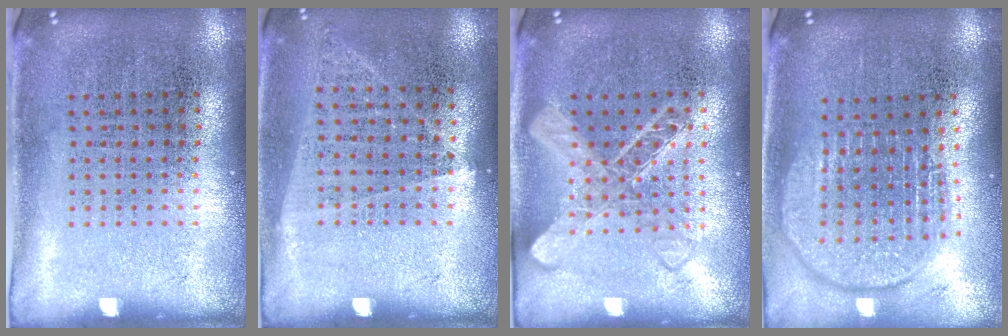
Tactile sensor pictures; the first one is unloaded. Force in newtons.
{"total": 1.0, "press": 0.9, "slide": 0.4}
{"total": 1.6, "press": 1.6, "slide": 0.4}
{"total": 1.9, "press": 1.6, "slide": 1.0}